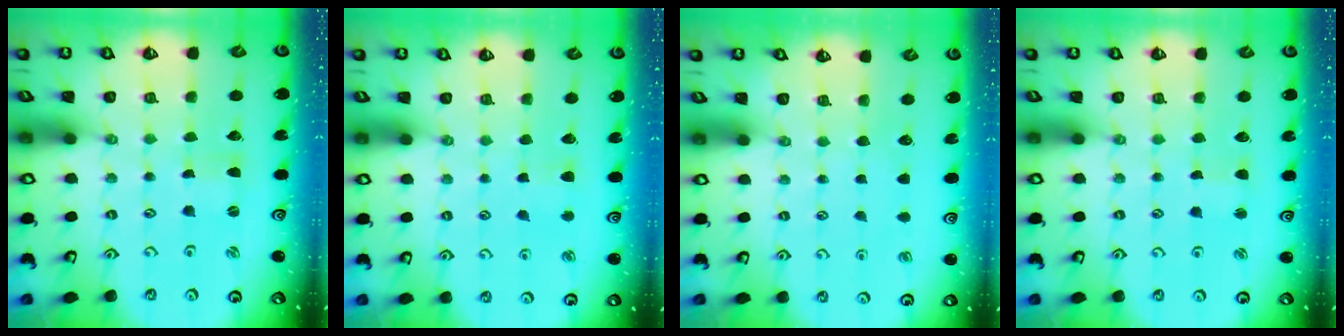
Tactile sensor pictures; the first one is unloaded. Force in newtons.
{"total": 3.8, "press": 3.8, "slide": 0.6}
{"total": 0.0}
{"total": 1.4, "press": 1.4, "slide": 0.3}